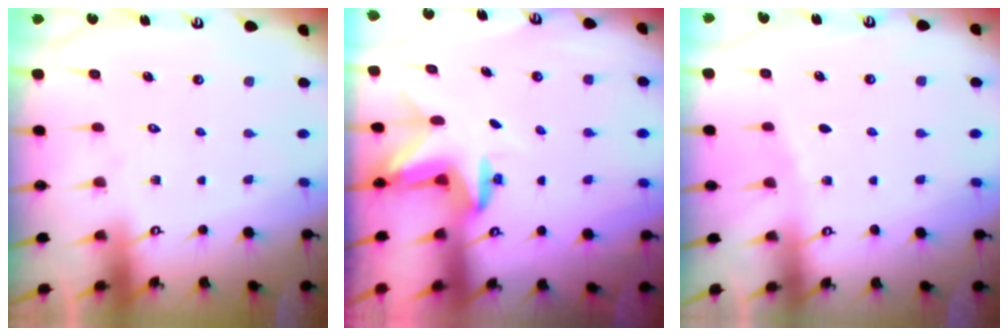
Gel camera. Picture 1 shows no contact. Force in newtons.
{"total": 2.3, "press": 2.3, "slide": 0.4}
{"total": 2.1, "press": 1.9, "slide": 0.9}